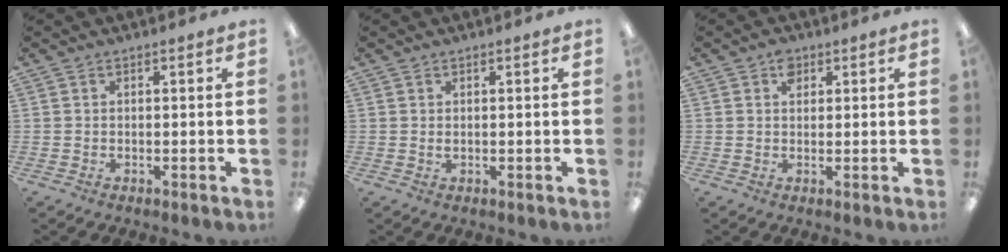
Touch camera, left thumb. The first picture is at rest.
{"total": 1.0, "force": [0.4, 0.3, 0.9], "torque": [-0.019, 0.001, 0.007]}
{"total": 2.9, "force": [1.6, 1.9, 1.4], "torque": [-0.014, -0.003, 0.025]}